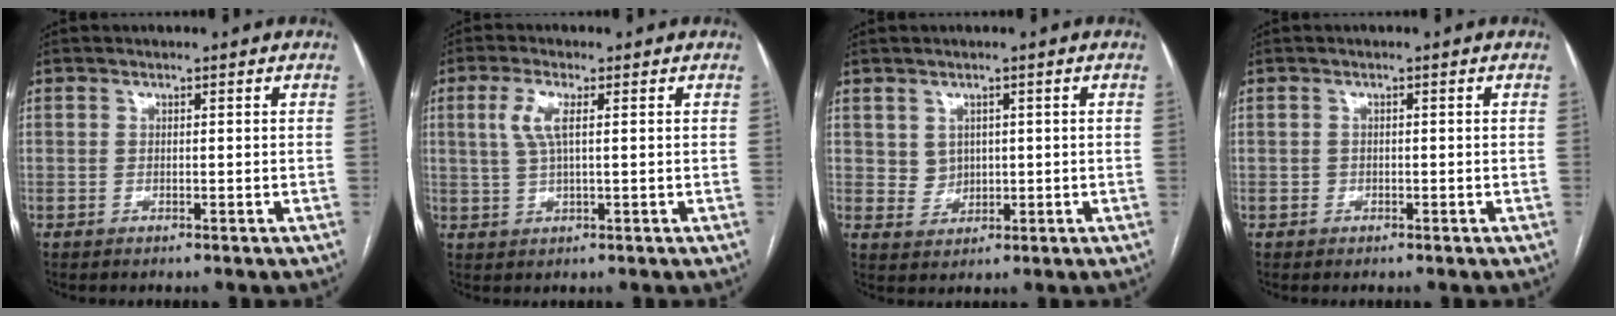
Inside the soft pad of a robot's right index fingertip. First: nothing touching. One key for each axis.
{"total": 4.3, "fx": 1.1, "fy": 0.9, "fz": 4.0, "tx": -0.092, "ty": 0.006, "tz": 0.025}
{"total": 3.1, "fx": 0.9, "fy": 2.8, "fz": 0.8, "tx": -0.014, "ty": 0.006, "tz": 0.022}
{"total": 0.9, "fx": -0.4, "fy": 0.8, "fz": 0.0, "tx": 0.000, "ty": 0.005, "tz": -0.006}